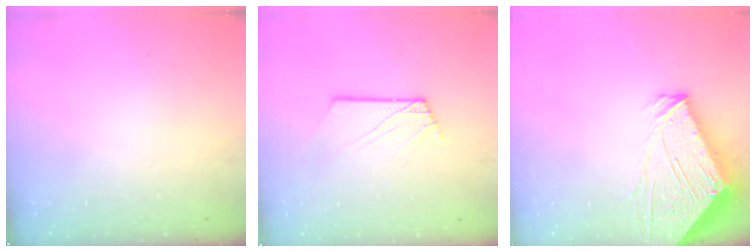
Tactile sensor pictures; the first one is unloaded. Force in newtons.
{"total": 2.6, "press": 2.6, "slide": 0.3}
{"total": 13.1, "press": 13.0, "slide": 1.8}